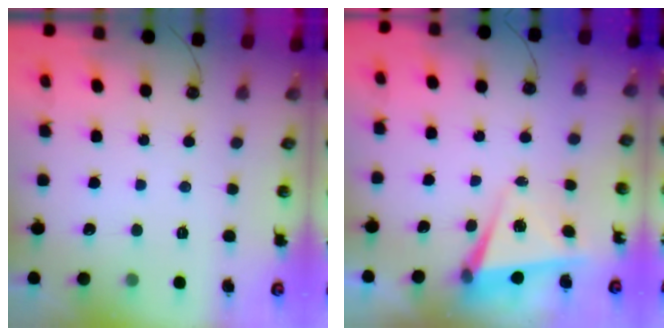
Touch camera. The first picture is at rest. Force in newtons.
{"total": 5.6, "press": 4.8, "slide": 2.7}